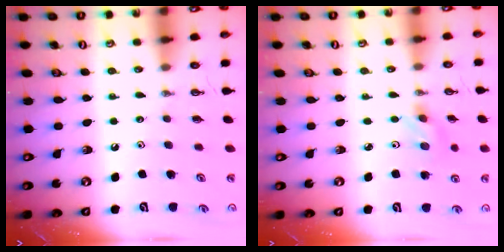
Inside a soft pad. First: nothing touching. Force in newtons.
{"total": 2.9, "press": 2.6, "slide": 1.4}